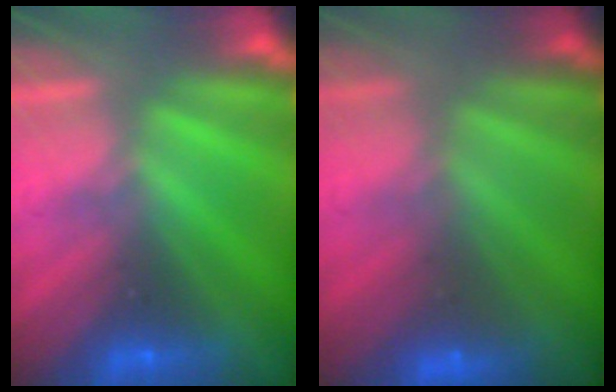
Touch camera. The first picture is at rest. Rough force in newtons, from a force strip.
{"total": 2.3}